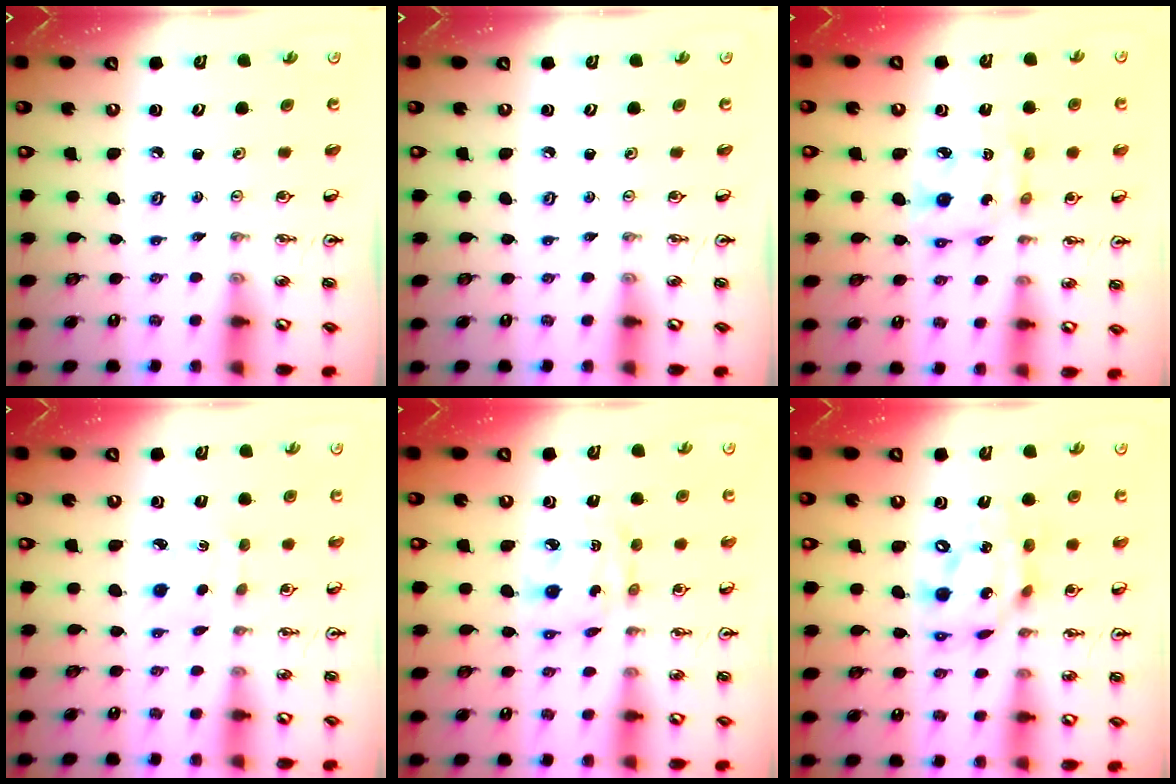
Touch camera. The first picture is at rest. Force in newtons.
{"total": 0.0}
{"total": 6.8, "press": 6.8, "slide": 0.3}
{"total": 1.7, "press": 1.7, "slide": 0.5}
{"total": 6.6, "press": 6.6, "slide": 0.4}
{"total": 13.6, "press": 13.5, "slide": 1.1}